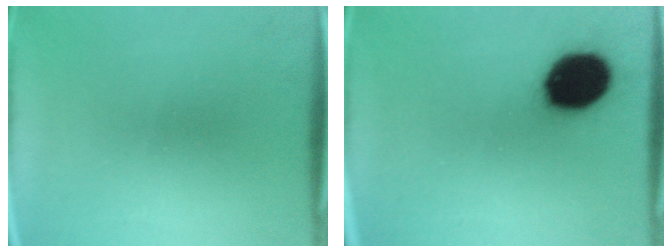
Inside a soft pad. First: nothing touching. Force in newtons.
{"total": 16.1}